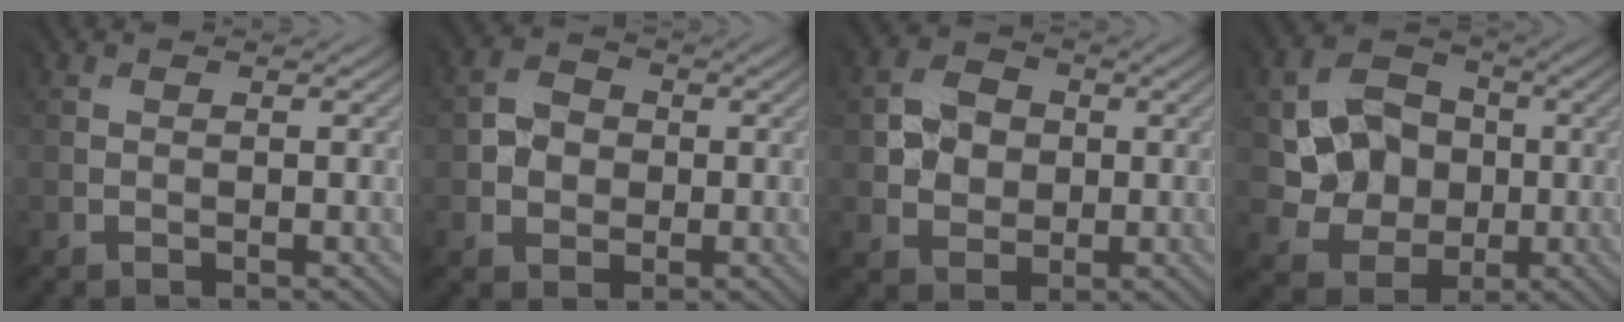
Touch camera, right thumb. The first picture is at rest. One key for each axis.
{"total": 3.0, "fx": 0.0, "fy": 2.9, "fz": 0.7, "tx": -0.010, "ty": 0.005, "tz": -0.003}
{"total": 4.5, "fx": 0.8, "fy": 4.2, "fz": 1.3, "tx": -0.034, "ty": 0.008, "tz": 0.006}
{"total": 7.8, "fx": 0.8, "fy": 7.1, "fz": 3.2, "tx": -0.081, "ty": 0.001, "tz": 0.006}